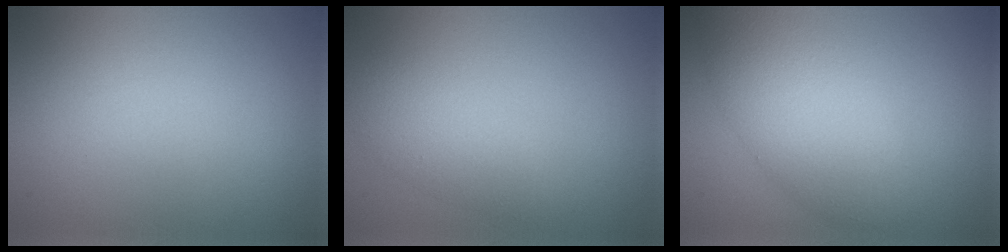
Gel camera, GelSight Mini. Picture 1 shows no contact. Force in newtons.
{"total": 2.8, "press": 2.8, "slide": 0.1}
{"total": 5.6, "press": 5.6, "slide": 0.2}